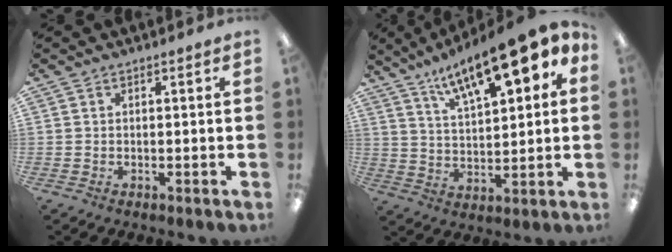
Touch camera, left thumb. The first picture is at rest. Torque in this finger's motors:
{"motor_torque": [0.56, 1.05, 1.62, -1.15, 0.14]}